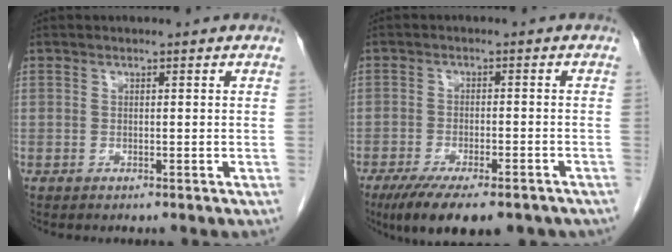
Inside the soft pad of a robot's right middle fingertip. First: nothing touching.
{"total": 14.0, "force": [-10.4, 4.0, 8.4], "torque": [-0.119, -0.012, -0.151]}